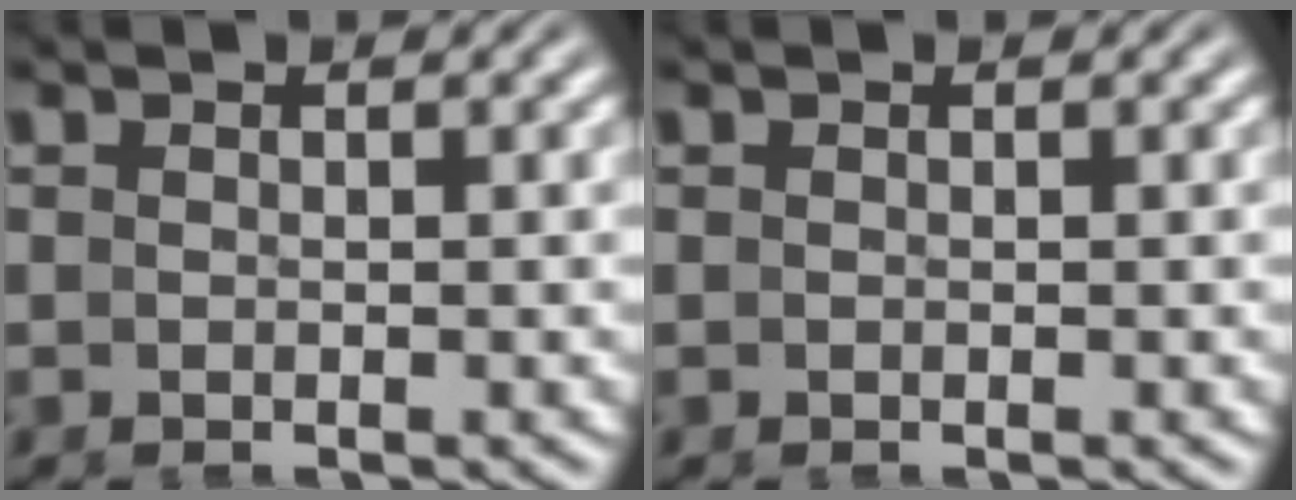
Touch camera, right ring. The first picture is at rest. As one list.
[{"total": 0.0}]